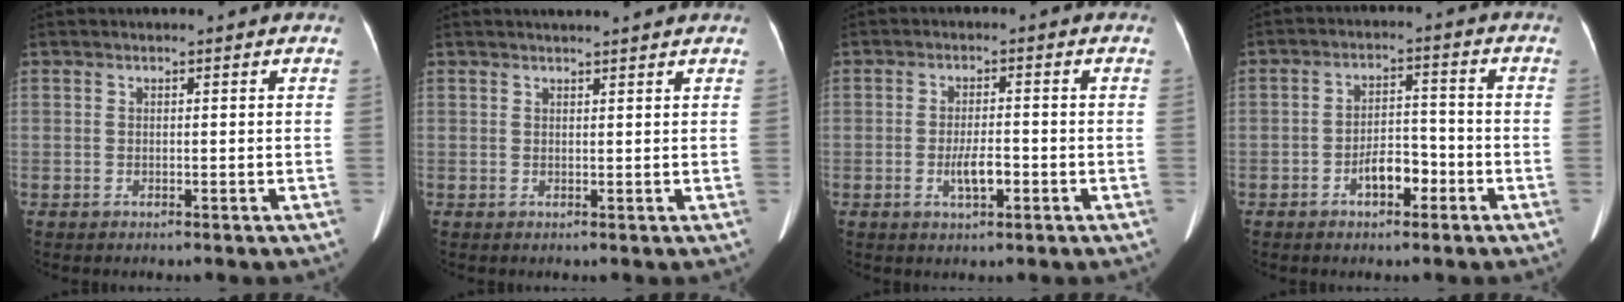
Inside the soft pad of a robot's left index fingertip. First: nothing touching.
{"total": 3.9, "force": [3.6, -0.3, 1.4], "torque": [-0.018, 0.018, 0.045]}
{"total": 3.7, "force": [-1.3, 1.0, 3.3], "torque": [-0.064, 0.002, -0.022]}
{"total": 5.0, "force": [-2.6, 2.3, 3.6], "torque": [-0.063, 0.015, -0.042]}